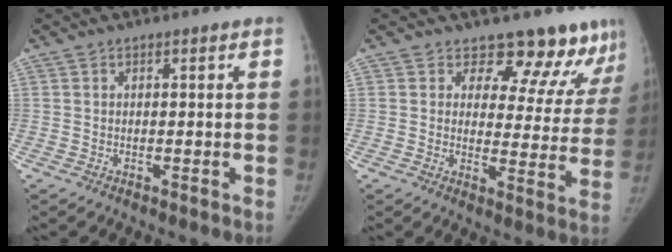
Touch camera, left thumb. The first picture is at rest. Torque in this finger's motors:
{"motor_torque": [-0.13, 0.33, 0.13, 0.19, -0.07]}